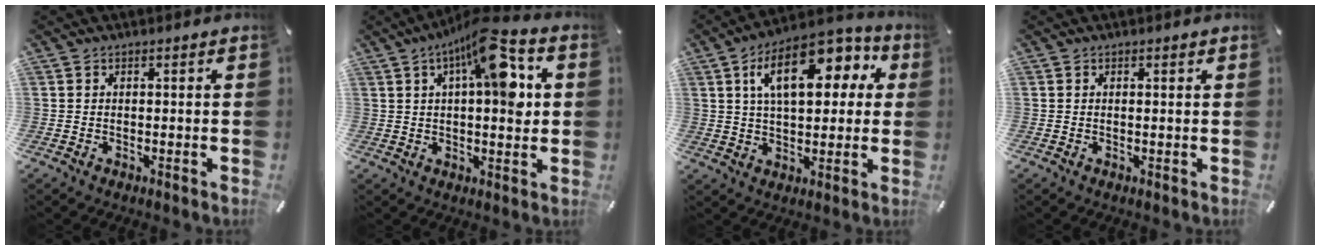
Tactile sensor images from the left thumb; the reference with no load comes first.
{"total": 15.1, "force": [5.4, 5.7, 12.9], "torque": [-0.185, -0.019, 0.086]}
{"total": 16.5, "force": [6.6, 8.7, 12.5], "torque": [-0.194, -0.010, 0.108]}
{"total": 0.6, "force": [0.3, 0.1, 0.5], "torque": [-0.011, 0.001, 0.005]}